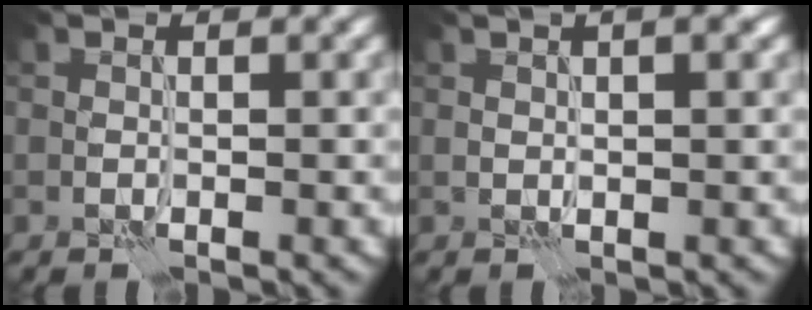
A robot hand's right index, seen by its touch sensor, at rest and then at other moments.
{"total": 3.4, "force": [1.6, 1.3, 2.6], "torque": [-0.028, 0.010, 0.013]}